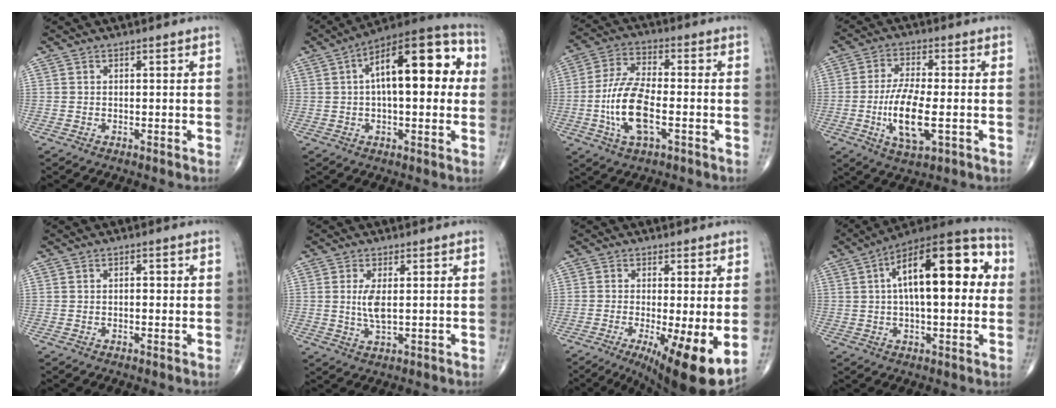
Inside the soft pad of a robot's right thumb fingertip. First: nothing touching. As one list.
[{"total": 20.5, "force": [3.8, 8.6, 18.2], "torque": [-0.244, 0.030, 0.044]}, {"total": 12.4, "force": [-2.9, 5.1, 10.9], "torque": [-0.224, 0.016, -0.057]}, {"total": 10.7, "force": [-2.2, 3.6, 9.8], "torque": [-0.190, 0.000, -0.038]}, {"total": 1.3, "force": [0.1, 0.7, 1.1], "torque": [-0.014, 0.001, -0.001]}, {"total": 4.3, "force": [0.6, 1.4, 4.1], "torque": [-0.089, -0.012, 0.016]}, {"total": 12.5, "force": [-3.1, 2.9, 11.8], "torque": [-0.175, -0.026, -0.042]}, {"total": 22.2, "force": [4.3, 9.1, 19.8], "torque": [-0.285, 0.028, 0.054]}]